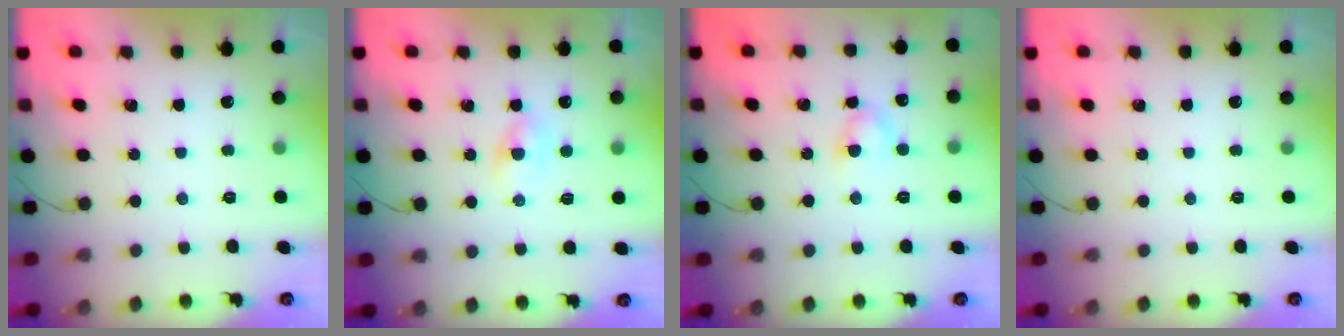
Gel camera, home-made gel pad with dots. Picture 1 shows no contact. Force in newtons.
{"total": 2.7, "press": 2.5, "slide": 0.9}
{"total": 3.5, "press": 3.3, "slide": 1.2}
{"total": 0.0}